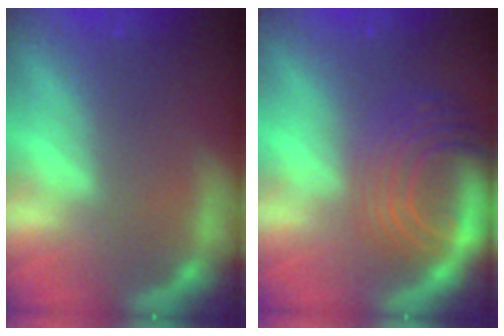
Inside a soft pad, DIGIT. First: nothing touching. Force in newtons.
{"total": 9.5}